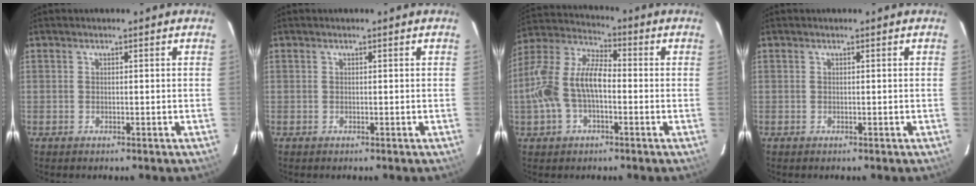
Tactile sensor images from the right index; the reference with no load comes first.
{"total": 0.0}
{"total": 13.4, "force": [-2.5, 7.1, 11.1], "torque": [-0.236, 0.019, -0.051]}
{"total": 0.0}